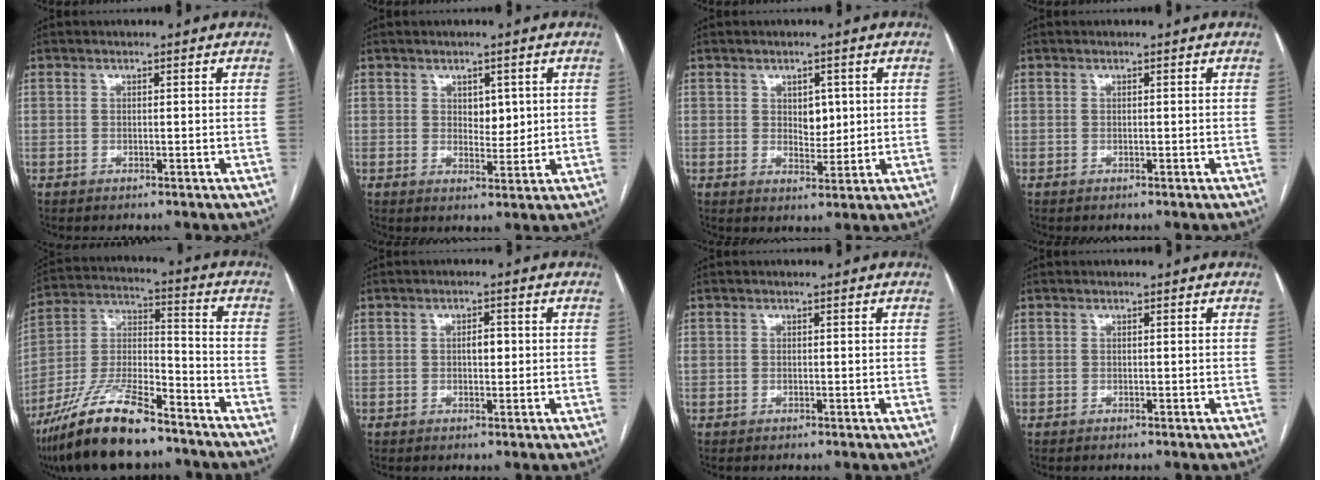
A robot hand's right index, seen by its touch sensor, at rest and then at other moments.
{"total": 3.3, "force": [1.0, 2.1, 2.4], "torque": [-0.029, -0.005, 0.018]}
{"total": 3.6, "force": [0.9, 2.3, 2.7], "torque": [-0.034, -0.003, 0.019]}
{"total": 0.0}
{"total": 17.1, "force": [-13.0, 3.7, 10.5], "torque": [-0.221, -0.010, -0.237]}
{"total": 2.2, "force": [0.1, 1.1, 1.9], "torque": [-0.028, 0.004, 0.000]}
{"total": 0.8, "force": [0.0, 0.6, 0.6], "torque": [-0.027, 0.010, 0.008]}
{"total": 0.0}